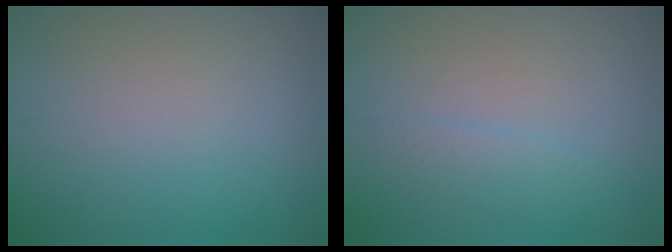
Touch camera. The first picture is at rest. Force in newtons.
{"total": 1.2, "press": 1.2, "slide": 0.1}